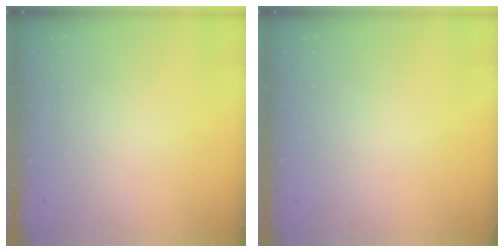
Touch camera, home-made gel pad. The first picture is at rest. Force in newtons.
{"total": 0.0}